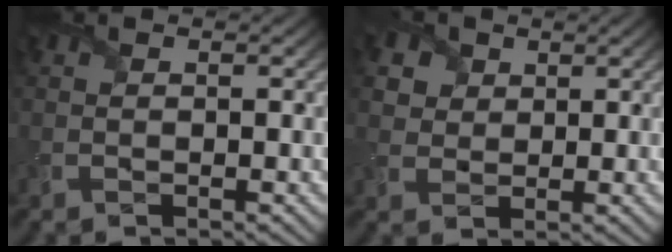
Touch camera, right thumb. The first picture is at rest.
{"total": 4.9, "force": [2.5, 3.8, 1.9], "torque": [-0.084, 0.004, 0.044]}